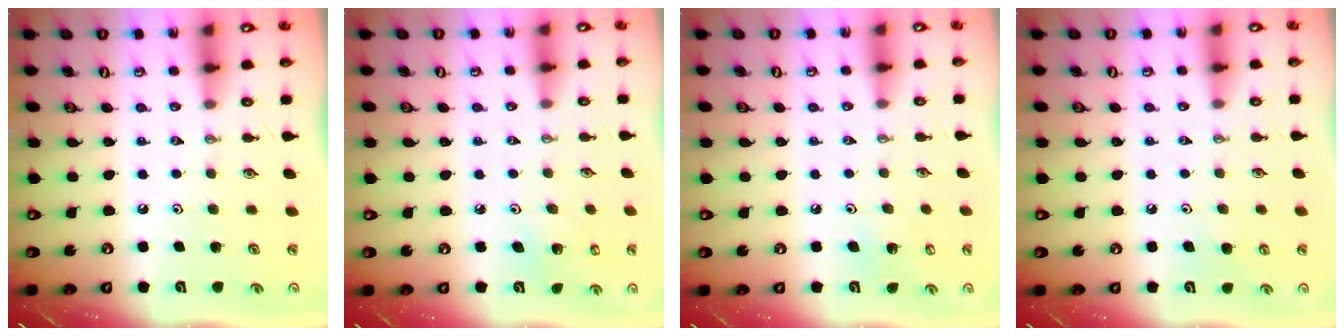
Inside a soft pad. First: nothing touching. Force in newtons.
{"total": 4.2, "press": 4.2, "slide": 0.2}
{"total": 5.1, "press": 5.0, "slide": 0.5}
{"total": 4.9, "press": 4.5, "slide": 1.9}